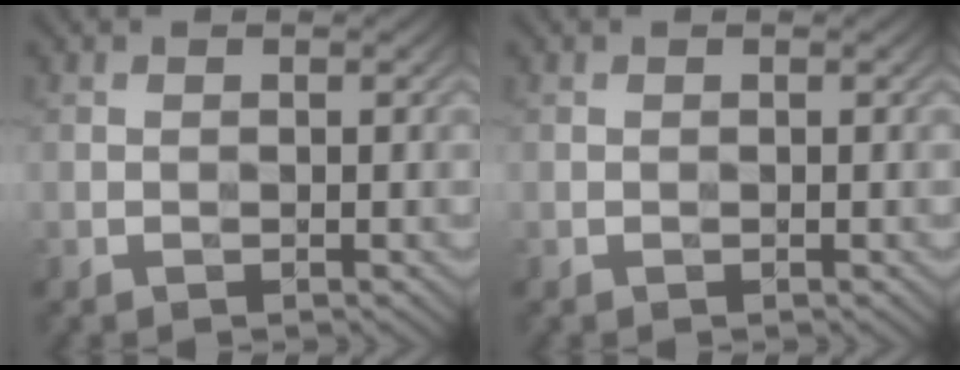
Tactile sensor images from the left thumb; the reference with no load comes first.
{"total": 0.0}